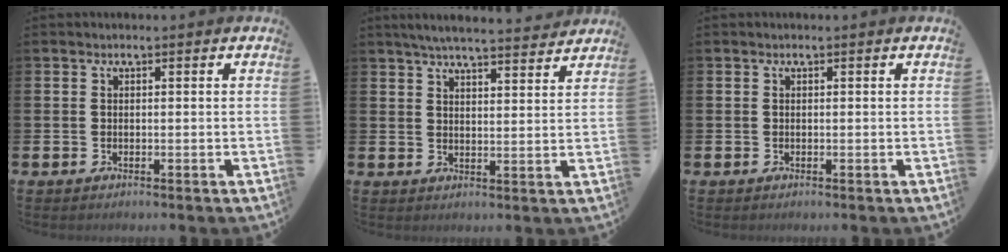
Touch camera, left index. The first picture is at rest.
{"total": 5.5, "force": [5.3, 0.2, 1.4], "torque": [-0.035, -0.026, 0.093]}
{"total": 0.0}